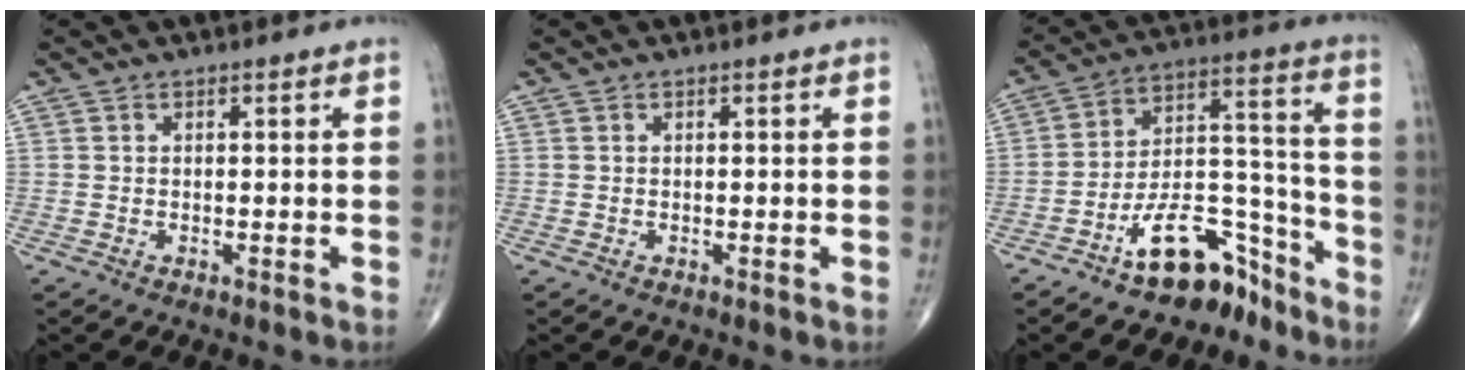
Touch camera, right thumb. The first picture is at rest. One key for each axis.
{"total": 0.0}
{"total": 13.9, "fx": -9.9, "fy": 6.6, "fz": 7.3, "tx": -0.089, "ty": 0.108, "tz": -0.167}